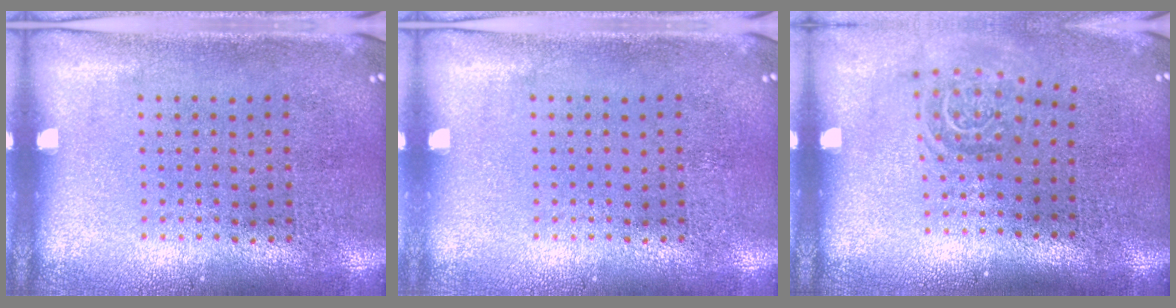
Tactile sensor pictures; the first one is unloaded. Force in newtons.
{"total": 0.0}
{"total": 1.6, "press": 1.1, "slide": 1.1}